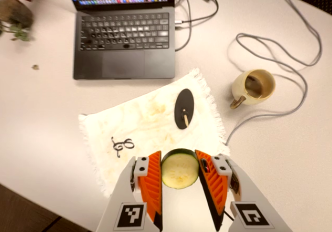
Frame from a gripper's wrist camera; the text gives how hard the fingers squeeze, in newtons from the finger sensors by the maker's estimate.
{"total": 9.3, "left": 9.2, "right": 9.4}